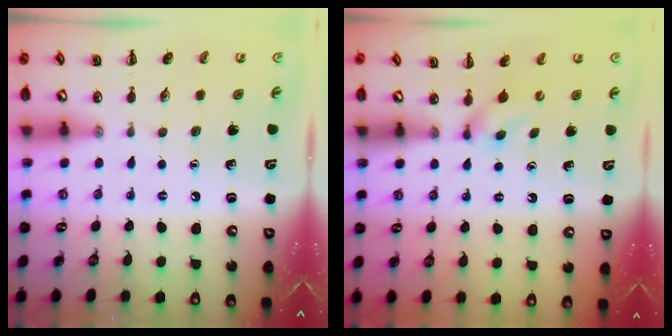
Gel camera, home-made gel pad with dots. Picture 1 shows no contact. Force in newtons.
{"total": 3.5, "press": 3.4, "slide": 0.9}